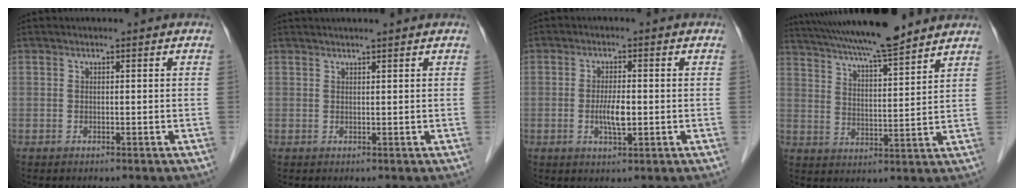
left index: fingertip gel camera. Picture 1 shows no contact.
{"total": 3.2, "force": [2.9, -0.2, 1.4], "torque": [-0.015, 0.022, 0.041]}
{"total": 3.6, "force": [-0.6, 0.9, 3.5], "torque": [-0.070, -0.002, -0.009]}
{"total": 16.7, "force": [14.6, 0.8, 8.0], "torque": [-0.141, 0.022, 0.231]}